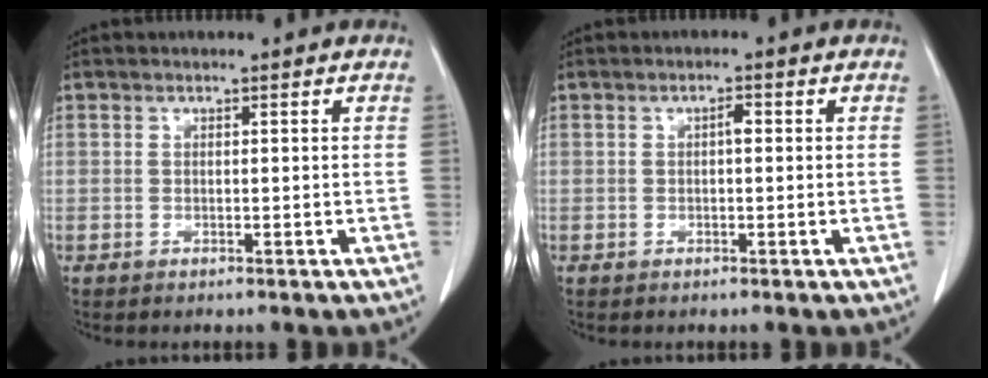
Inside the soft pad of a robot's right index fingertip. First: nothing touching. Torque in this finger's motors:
{"motor_torque": [0.17, 0.08, 0.08, 0.03]}